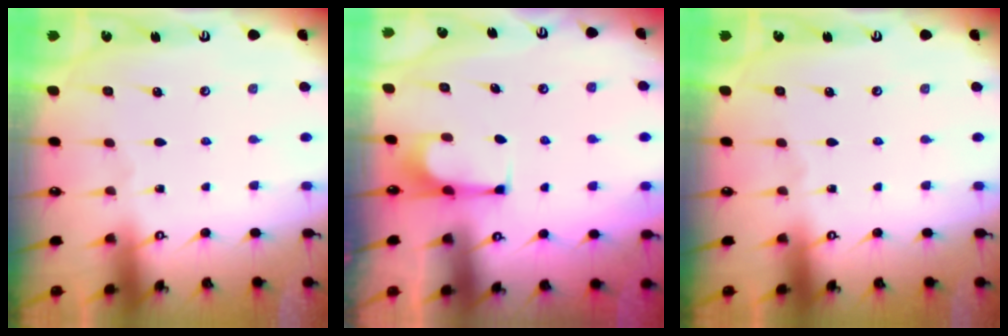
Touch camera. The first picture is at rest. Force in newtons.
{"total": 2.1, "press": 1.9, "slide": 0.8}
{"total": 0.0}